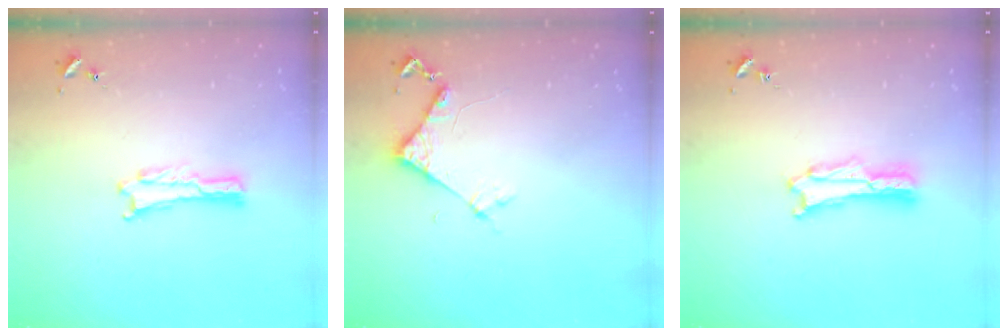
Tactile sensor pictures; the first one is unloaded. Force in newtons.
{"total": 3.1, "press": 3.1, "slide": 0.2}
{"total": 1.4, "press": 1.4, "slide": 0.0}